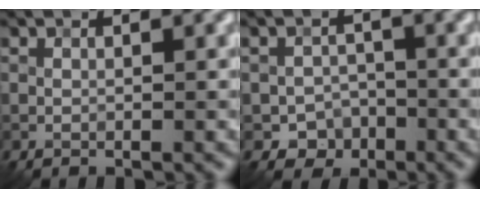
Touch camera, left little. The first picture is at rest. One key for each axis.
{"total": 2.6, "fx": -1.4, "fy": 2.2, "fz": 0.6, "tx": 0.003, "ty": 0.003, "tz": -0.025}